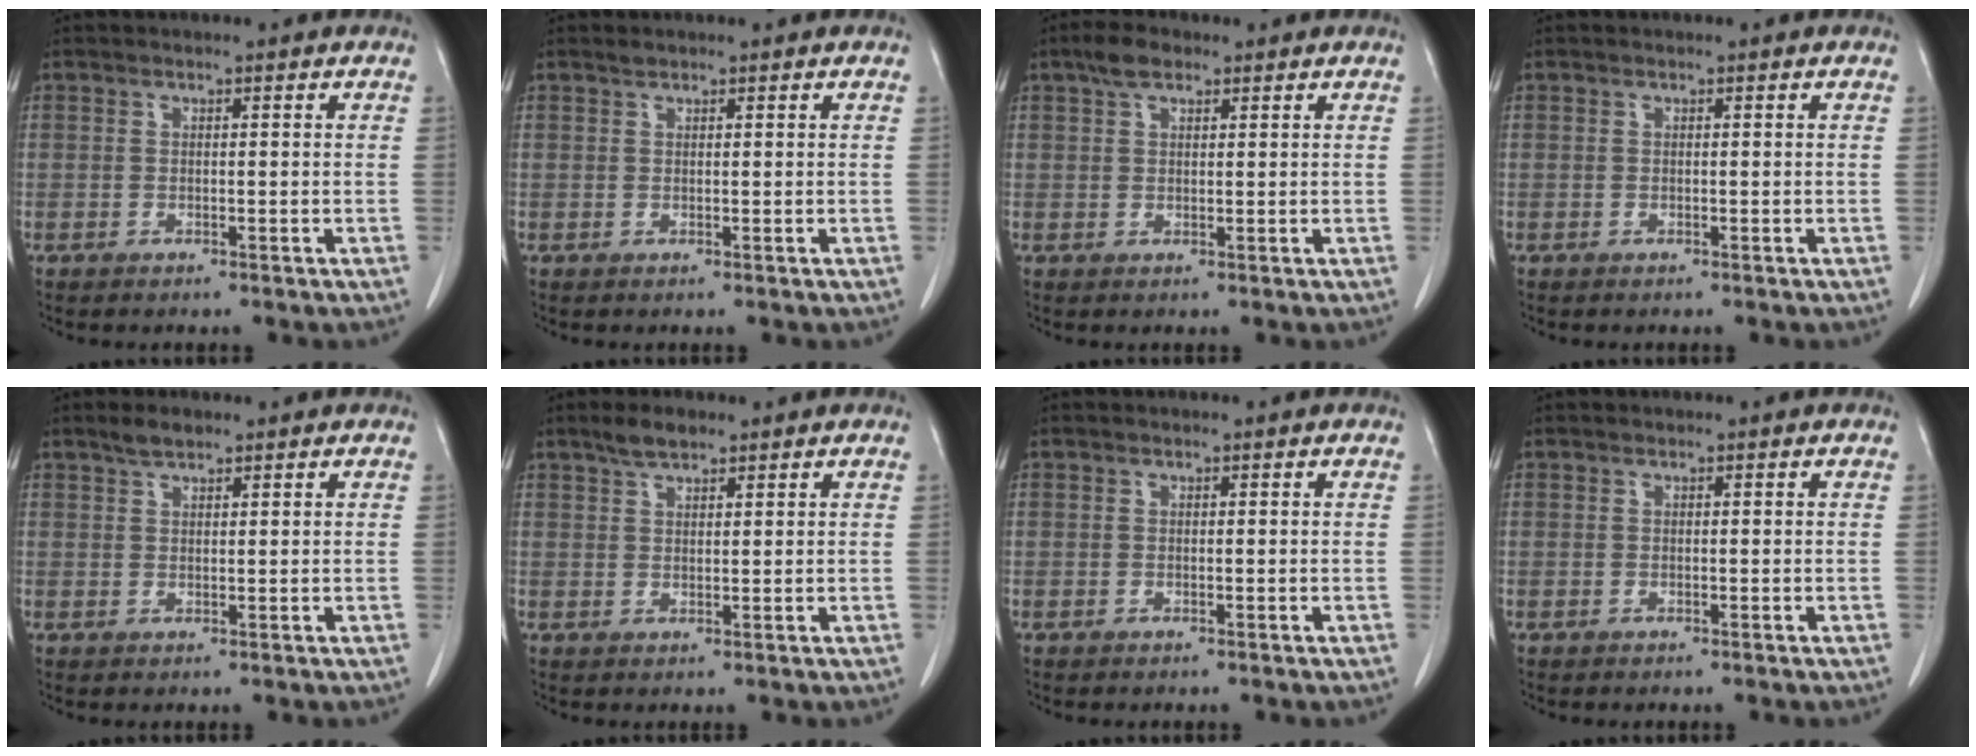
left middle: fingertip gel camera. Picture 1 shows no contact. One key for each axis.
{"total": 0.6, "fx": 0.6, "fy": 0.1, "fz": 0.1, "tx": -0.009, "ty": 0.000, "tz": 0.012}
{"total": 3.3, "fx": 2.2, "fy": 1.5, "fz": 2.0, "tx": -0.042, "ty": 0.009, "tz": 0.041}
{"total": 0.0}
{"total": 2.3, "fx": 1.9, "fy": 0.7, "fz": 1.1, "tx": -0.027, "ty": 0.004, "tz": 0.036}
{"total": 3.3, "fx": 2.6, "fy": 1.0, "fz": 1.7, "tx": -0.039, "ty": 0.005, "tz": 0.049}
{"total": 0.0}
{"total": 0.0}